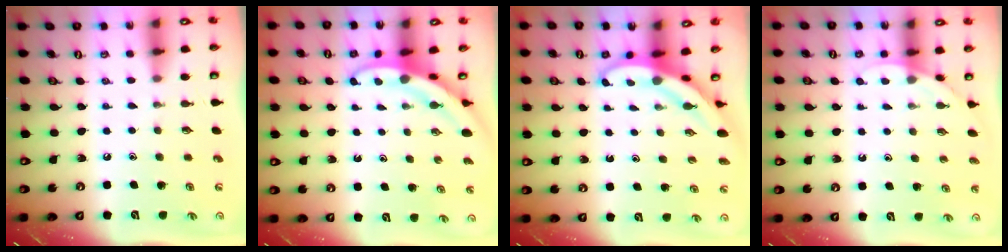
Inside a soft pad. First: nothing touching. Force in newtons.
{"total": 3.6, "press": 3.5, "slide": 0.4}
{"total": 3.5, "press": 3.5, "slide": 0.1}
{"total": 3.6, "press": 3.6, "slide": 0.1}